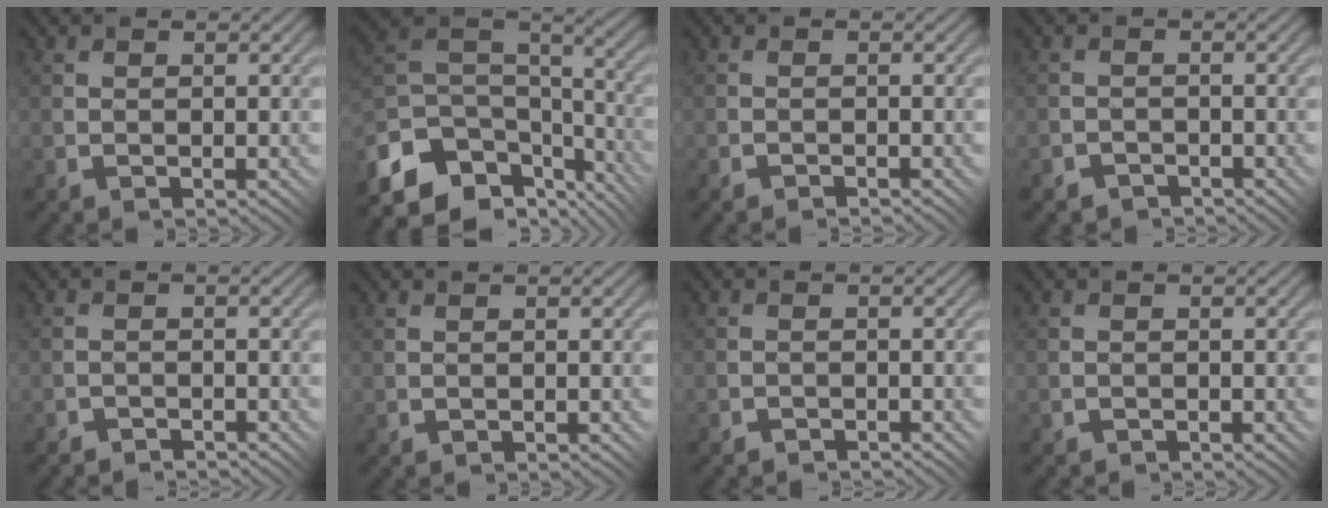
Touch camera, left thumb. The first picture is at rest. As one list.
[{"total": 13.7, "force": [-8.9, 7.7, 7.0], "torque": [-0.200, -0.019, -0.142]}, {"total": 1.0, "force": [-0.9, -0.2, -0.3], "torque": [0.008, 0.004, -0.023]}, {"total": 2.0, "force": [-1.7, 0.9, -0.4], "torque": [0.014, 0.010, -0.034]}, {"total": 1.5, "force": [-1.3, -0.3, -0.7], "torque": [0.020, 0.008, -0.031]}, {"total": 0.0}, {"total": 1.3, "force": [-1.1, -0.2, -0.6], "torque": [0.015, 0.005, -0.027]}, {"total": 0.6, "force": [-0.5, 0.1, -0.3], "torque": [0.007, -0.001, -0.012]}]